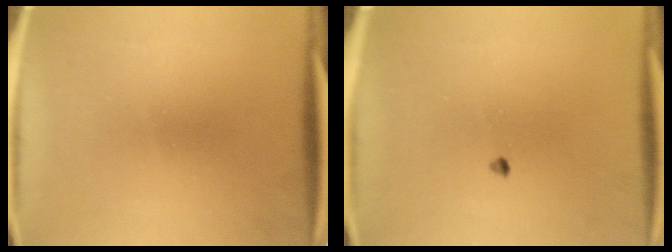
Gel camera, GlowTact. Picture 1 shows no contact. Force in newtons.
{"total": 0.7}